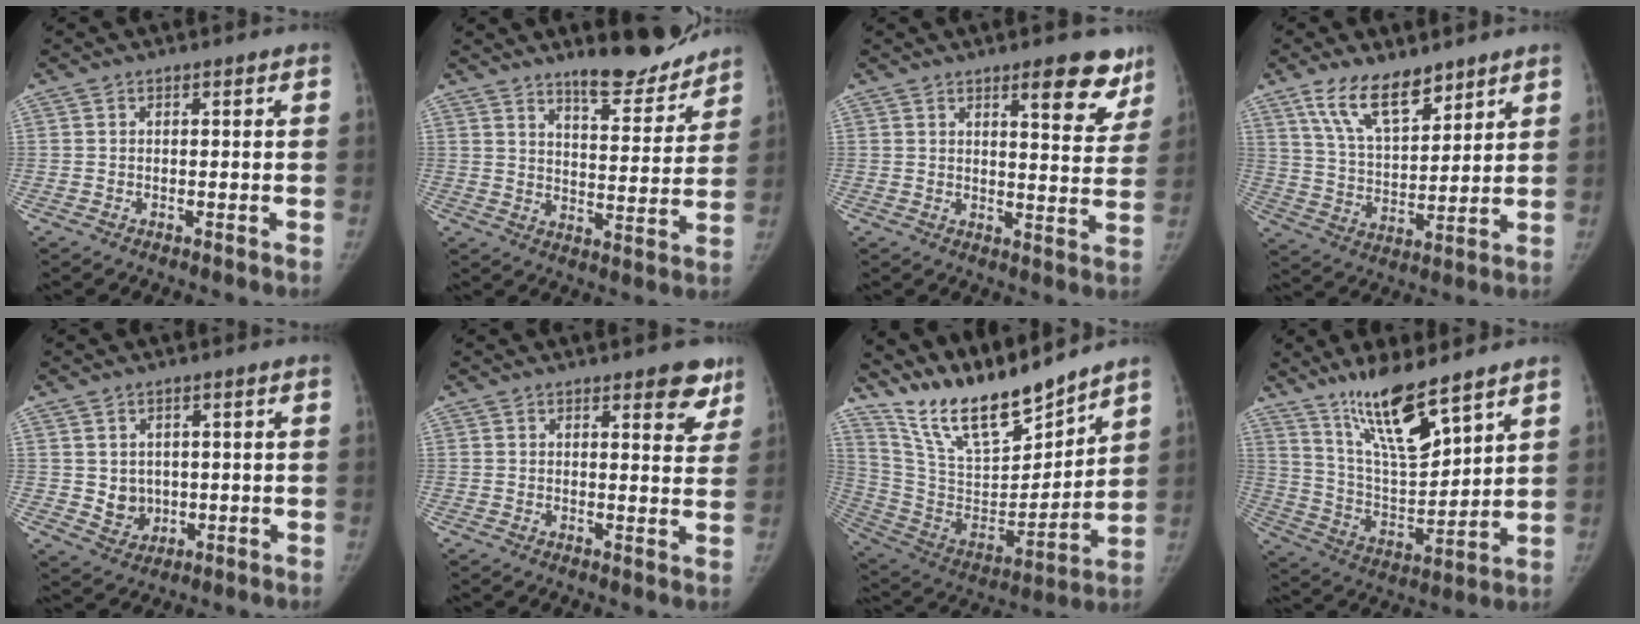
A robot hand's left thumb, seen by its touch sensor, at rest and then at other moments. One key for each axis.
{"total": 11.9, "fx": 10.1, "fy": 3.1, "fz": 5.5, "tx": -0.044, "ty": -0.072, "tz": 0.154}
{"total": 10.3, "fx": 7.0, "fy": 3.2, "fz": 6.8, "tx": -0.043, "ty": -0.041, "tz": 0.087}
{"total": 12.2, "fx": 8.5, "fy": 5.2, "fz": 6.9, "tx": -0.098, "ty": -0.051, "tz": 0.163}
{"total": 4.8, "fx": 0.4, "fy": 4.2, "fz": 2.3, "tx": -0.017, "ty": -0.007, "tz": 0.021}
{"total": 6.5, "fx": 4.3, "fy": 2.6, "fz": 4.1, "tx": -0.011, "ty": -0.022, "tz": 0.047}
{"total": 20.5, "fx": 17.8, "fy": 4.7, "fz": 8.9, "tx": -0.122, "ty": -0.105, "tz": 0.332}
{"total": 15.2, "fx": 11.1, "fy": 3.5, "fz": 9.8, "tx": -0.155, "ty": -0.072, "tz": 0.218}